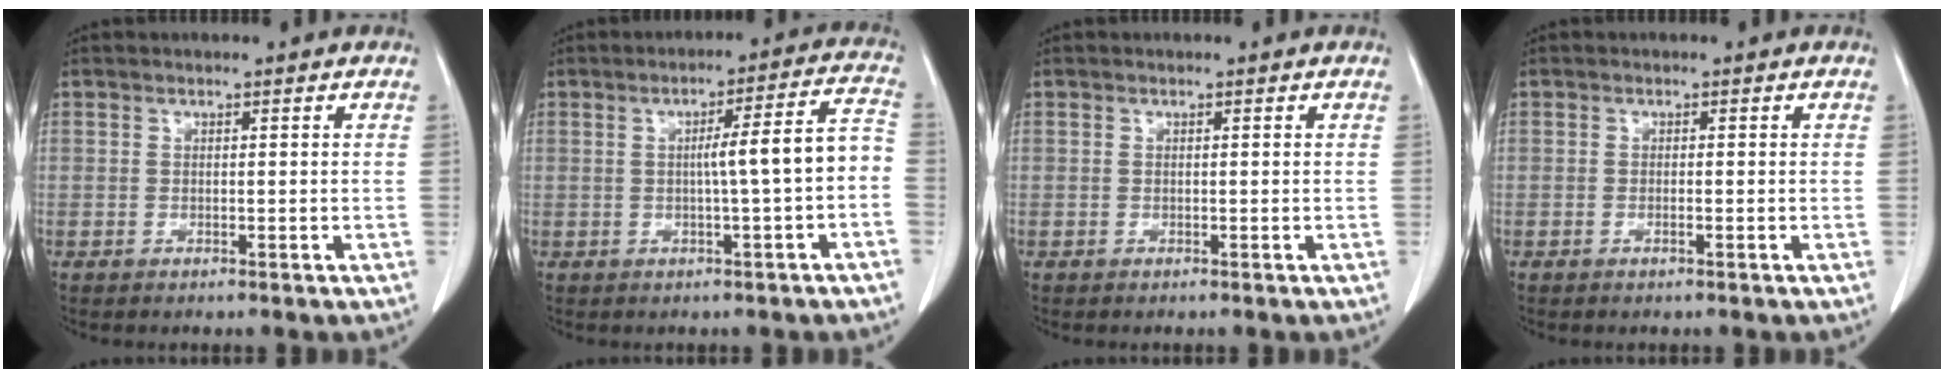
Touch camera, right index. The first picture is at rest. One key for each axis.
{"total": 7.5, "fx": -1.1, "fy": 0.0, "fz": 7.4, "tx": -0.104, "ty": 0.026, "tz": -0.013}
{"total": 0.0}
{"total": 0.6, "fx": -0.3, "fy": 0.0, "fz": 0.5, "tx": -0.012, "ty": 0.000, "tz": -0.003}